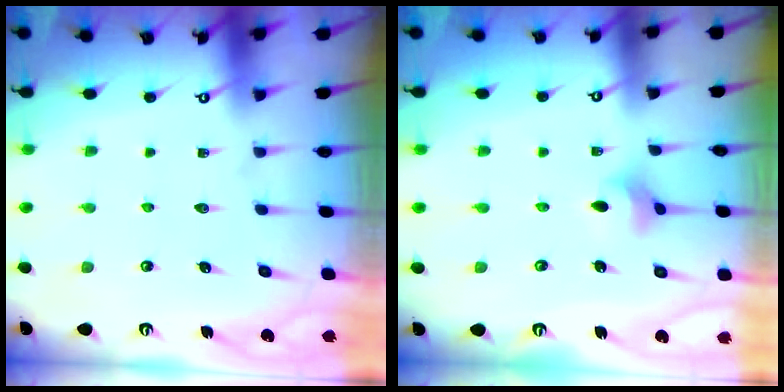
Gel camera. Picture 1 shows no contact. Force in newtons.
{"total": 3.5, "press": 3.5, "slide": 0.6}